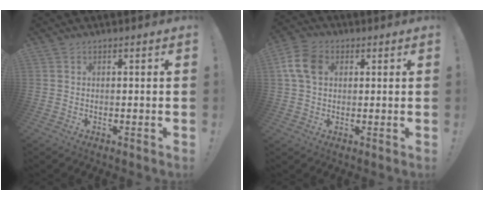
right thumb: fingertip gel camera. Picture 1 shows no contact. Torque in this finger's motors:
{"motor_torque": [1.09, 1.10, 0.31, -0.27, 0.01]}